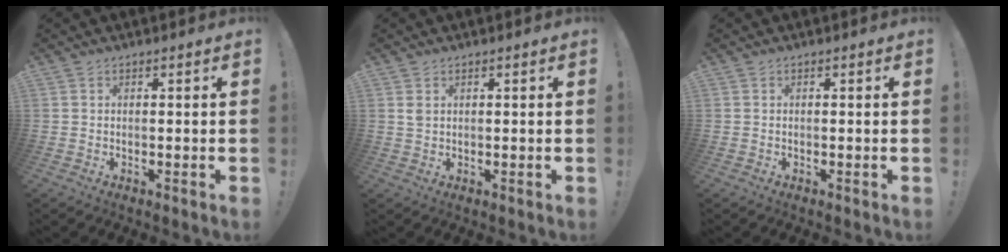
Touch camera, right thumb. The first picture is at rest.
{"total": 1.6, "force": [0.8, 1.0, 1.1], "torque": [-0.017, 0.001, 0.013]}
{"total": 0.0}